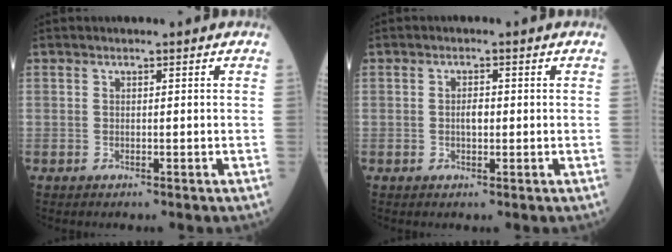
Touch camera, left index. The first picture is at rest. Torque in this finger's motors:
{"motor_torque": [0.24, 0.14, 0.05, 0.01]}